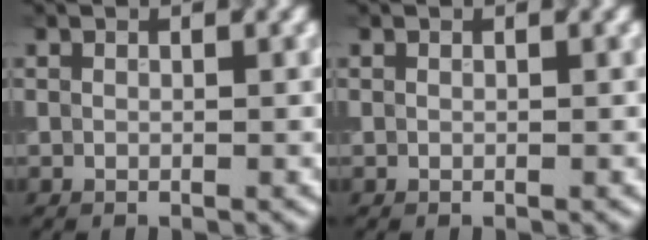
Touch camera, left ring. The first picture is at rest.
{"total": 0.0}